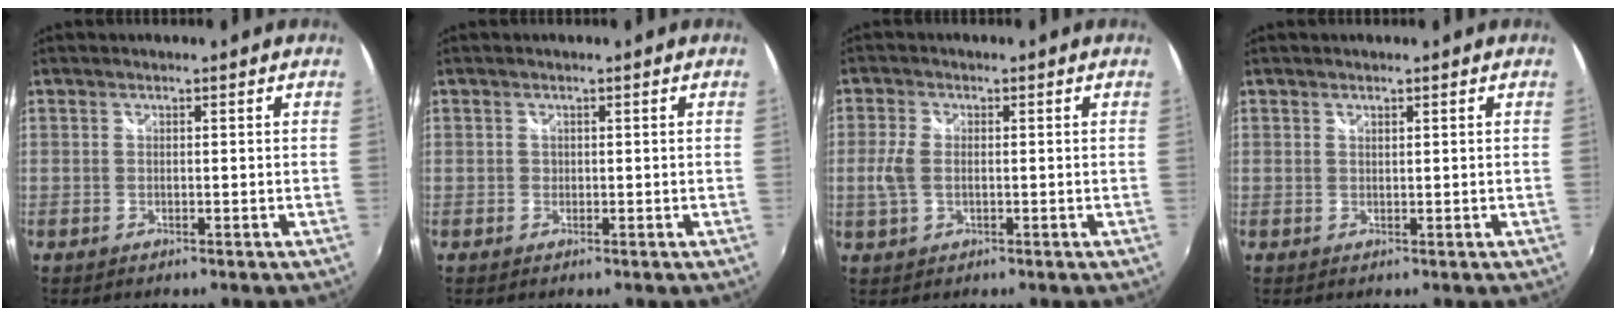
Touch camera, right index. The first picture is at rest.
{"total": 0.6, "force": [-0.1, 0.5, 0.0], "torque": [0.003, -0.001, -0.003]}
{"total": 4.5, "force": [-0.5, 2.7, 3.6], "torque": [-0.083, -0.001, -0.008]}
{"total": 0.5, "force": [0.4, 0.2, 0.2], "torque": [-0.002, 0.000, 0.007]}